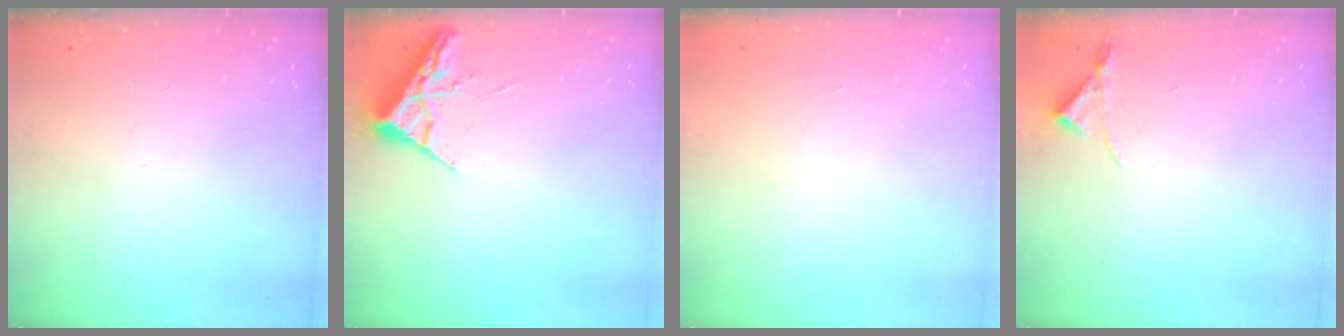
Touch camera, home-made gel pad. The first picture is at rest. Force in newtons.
{"total": 3.9, "press": 3.9, "slide": 0.5}
{"total": 1.5, "press": 1.5, "slide": 0.1}
{"total": 3.0, "press": 2.9, "slide": 0.5}